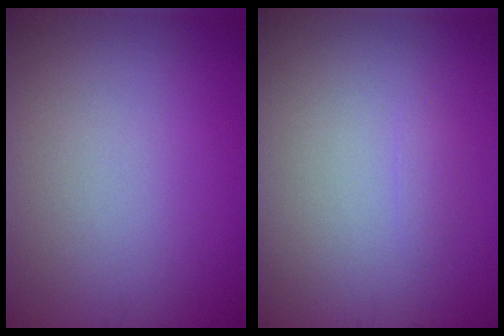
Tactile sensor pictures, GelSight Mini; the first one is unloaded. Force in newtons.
{"total": 0.6, "press": 0.6, "slide": 0.0}